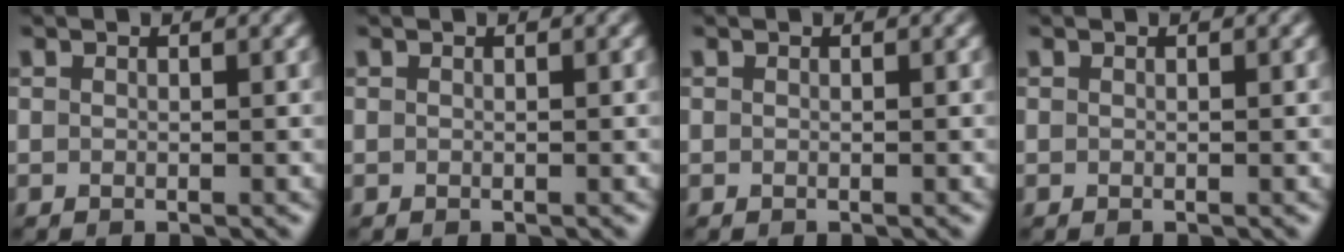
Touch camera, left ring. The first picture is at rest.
{"total": 0.0}
{"total": 0.0}
{"total": 0.0}